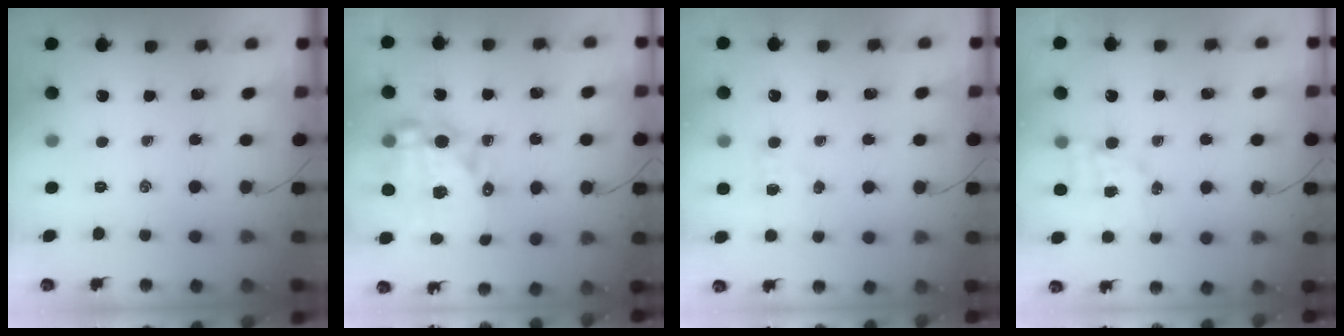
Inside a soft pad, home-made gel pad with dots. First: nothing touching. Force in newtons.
{"total": 18.8, "press": 18.3, "slide": 4.1}
{"total": 2.7, "press": 2.6, "slide": 0.7}
{"total": 4.7, "press": 4.6, "slide": 0.9}